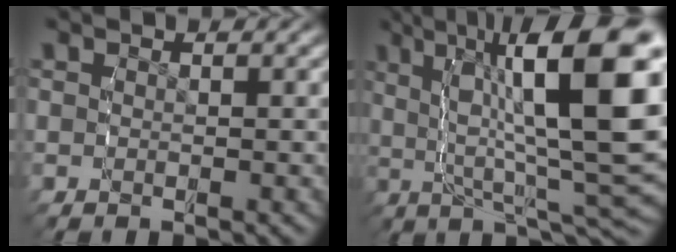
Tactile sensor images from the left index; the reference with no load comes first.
{"total": 14.0, "force": [2.3, 4.4, 13.1], "torque": [-0.171, 0.009, 0.040]}